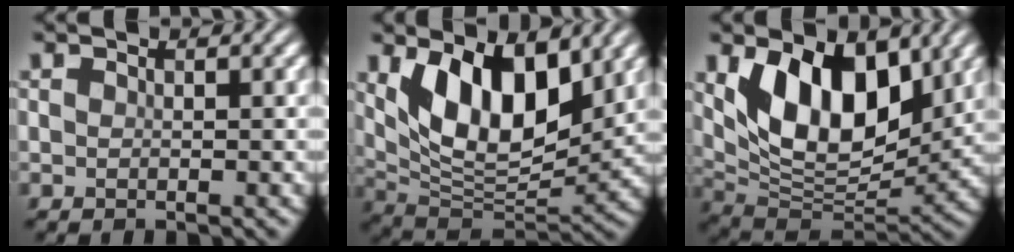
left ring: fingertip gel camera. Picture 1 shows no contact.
{"total": 9.3, "force": [3.5, 4.6, 7.3], "torque": [-0.130, -0.021, 0.063]}
{"total": 9.6, "force": [3.5, 5.2, 7.3], "torque": [-0.123, -0.020, 0.062]}